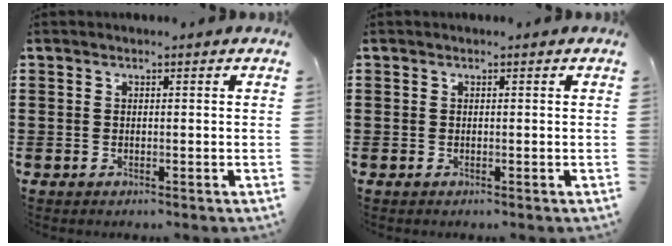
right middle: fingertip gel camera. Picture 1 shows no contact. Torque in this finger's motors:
{"motor_torque": [-1.82, 0.31, 0.03, -0.01]}